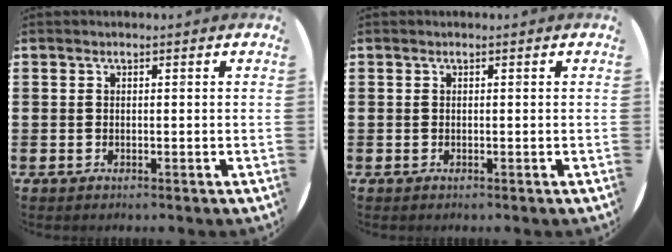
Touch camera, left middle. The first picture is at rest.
{"total": 0.0}